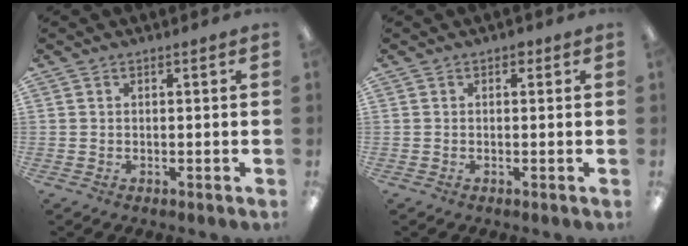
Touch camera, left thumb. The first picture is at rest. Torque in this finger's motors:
{"motor_torque": [-0.02, 0.05, 0.45, -0.12, 0.04]}